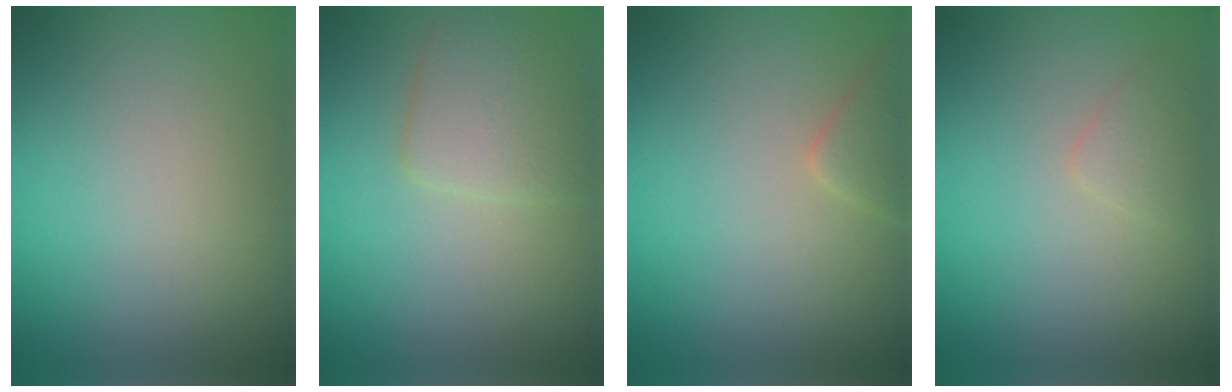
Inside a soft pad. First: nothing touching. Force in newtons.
{"total": 3.6, "press": 3.6, "slide": 0.1}
{"total": 1.9, "press": 1.9, "slide": 0.1}
{"total": 1.2, "press": 1.2, "slide": 0.0}